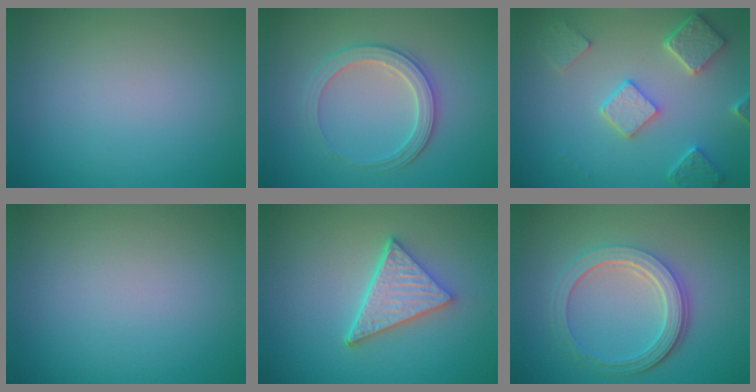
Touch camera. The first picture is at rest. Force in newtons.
{"total": 2.9, "press": 2.9, "slide": 0.3}
{"total": 4.9, "press": 3.9, "slide": 2.8}
{"total": 0.0}
{"total": 4.9, "press": 3.7, "slide": 3.3}
{"total": 5.2, "press": 3.8, "slide": 3.5}